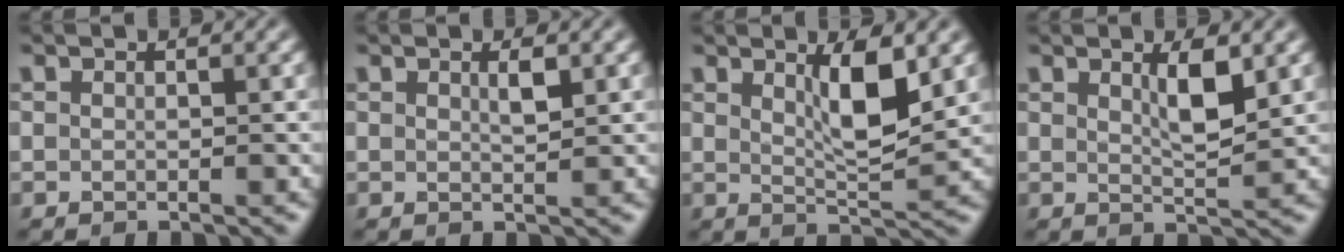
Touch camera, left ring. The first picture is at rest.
{"total": 1.2, "force": [0.6, 0.2, 1.1], "torque": [-0.021, -0.001, 0.010]}
{"total": 4.4, "force": [1.7, 1.1, 3.9], "torque": [-0.068, -0.008, 0.031]}
{"total": 2.9, "force": [1.3, 0.6, 2.6], "torque": [-0.042, -0.004, 0.023]}